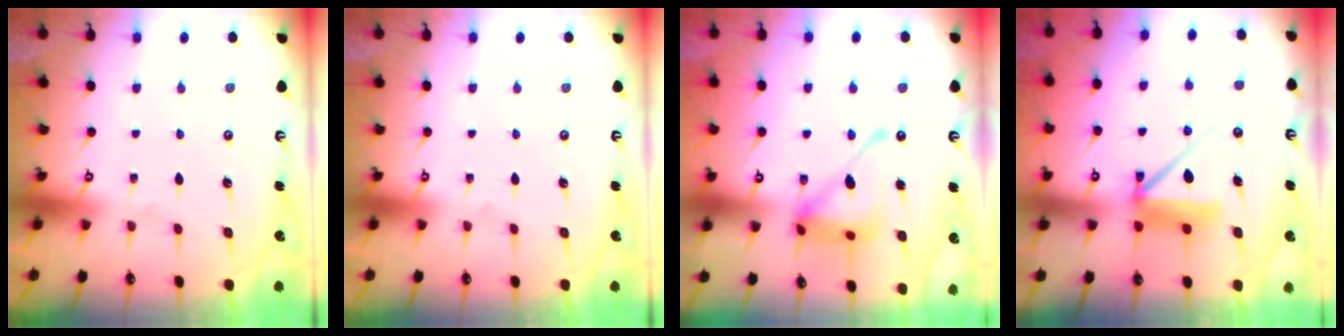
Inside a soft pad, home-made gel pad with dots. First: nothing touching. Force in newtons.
{"total": 0.0}
{"total": 15.3, "press": 15.3, "slide": 1.4}
{"total": 10.0, "press": 9.9, "slide": 1.0}